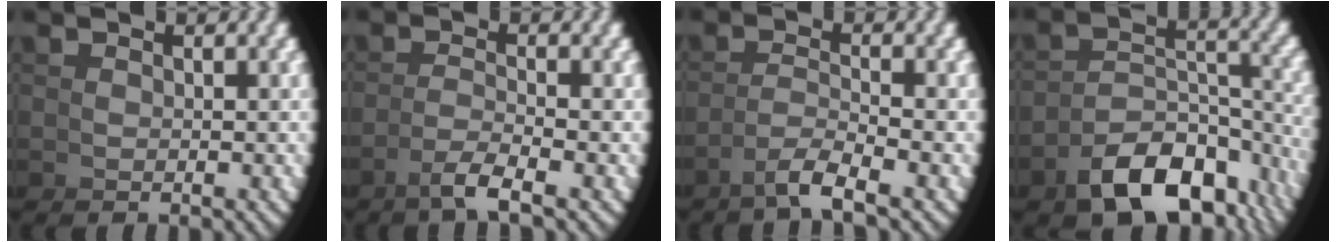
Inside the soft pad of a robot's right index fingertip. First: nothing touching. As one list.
[{"total": 2.5, "force": [-1.4, -0.9, 1.9], "torque": [-0.031, -0.001, -0.022]}, {"total": 2.6, "force": [-1.6, -0.4, 2.0], "torque": [-0.033, -0.001, -0.027]}, {"total": 9.3, "force": [-5.9, 4.3, 5.7], "torque": [-0.084, -0.026, -0.076]}]